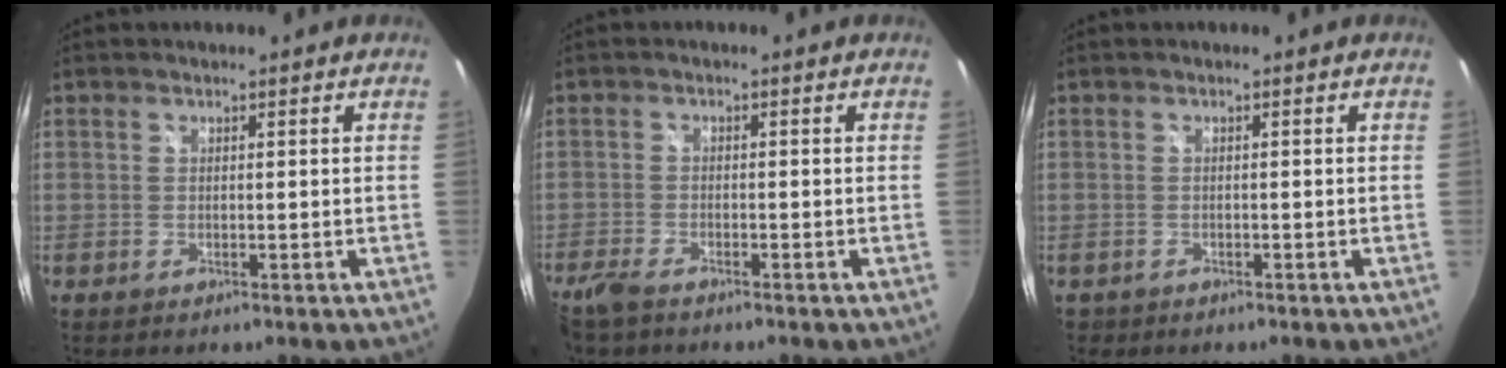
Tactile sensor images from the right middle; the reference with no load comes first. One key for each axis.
{"total": 3.9, "fx": -3.3, "fy": 1.0, "fz": 1.8, "tx": -0.053, "ty": -0.012, "tz": -0.065}
{"total": 1.2, "fx": -0.8, "fy": 0.8, "fz": 0.2, "tx": -0.009, "ty": -0.003, "tz": -0.011}